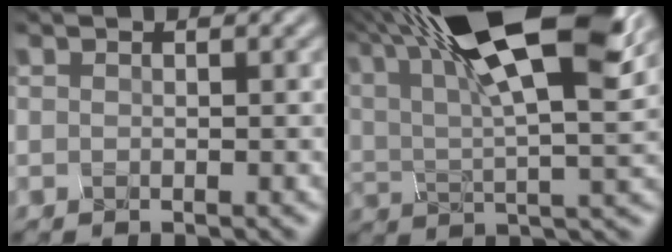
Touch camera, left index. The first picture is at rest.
{"total": 14.6, "force": [8.1, 4.0, 11.5], "torque": [-0.203, 0.021, 0.143]}